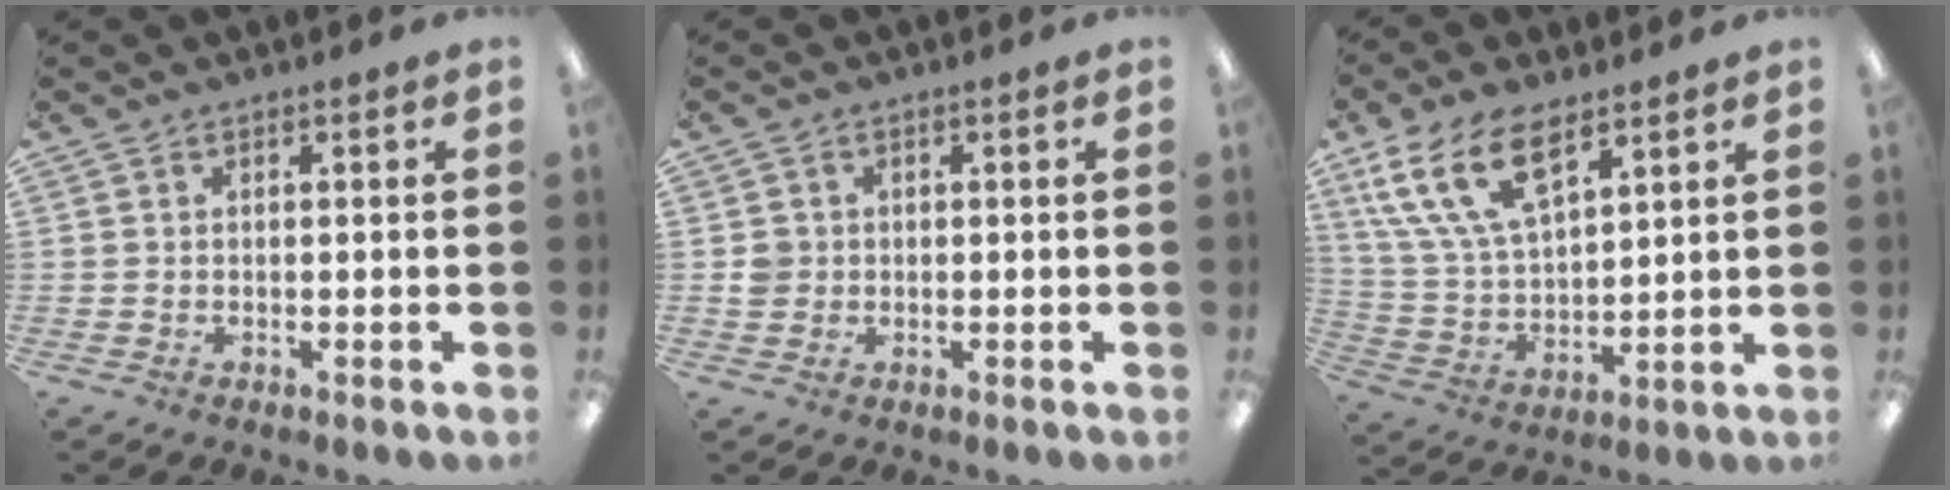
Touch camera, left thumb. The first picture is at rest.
{"total": 2.8, "force": [0.1, 2.7, 0.8], "torque": [-0.011, 0.000, -0.001]}
{"total": 16.4, "force": [9.2, 8.1, 10.8], "torque": [-0.231, -0.020, 0.170]}